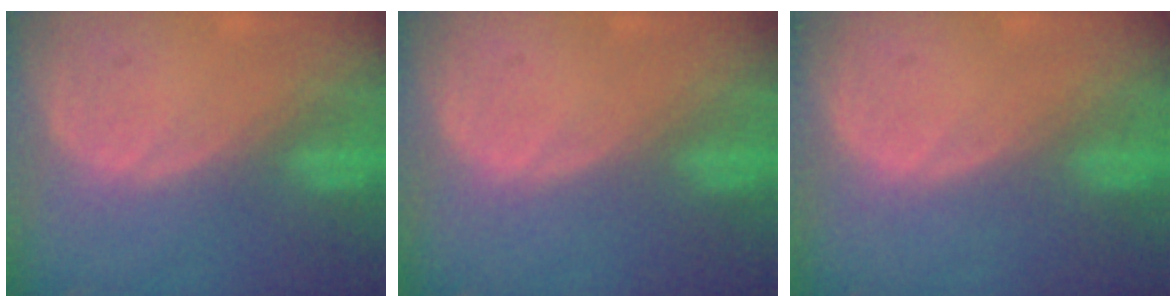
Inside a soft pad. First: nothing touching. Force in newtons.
{"total": 0.0}
{"total": 0.0}